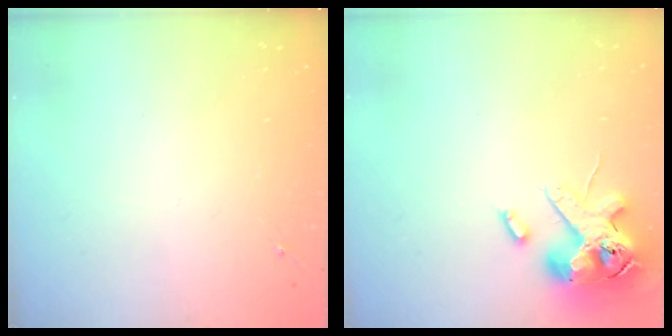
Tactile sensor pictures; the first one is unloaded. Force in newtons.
{"total": 15.3, "press": 15.1, "slide": 2.6}